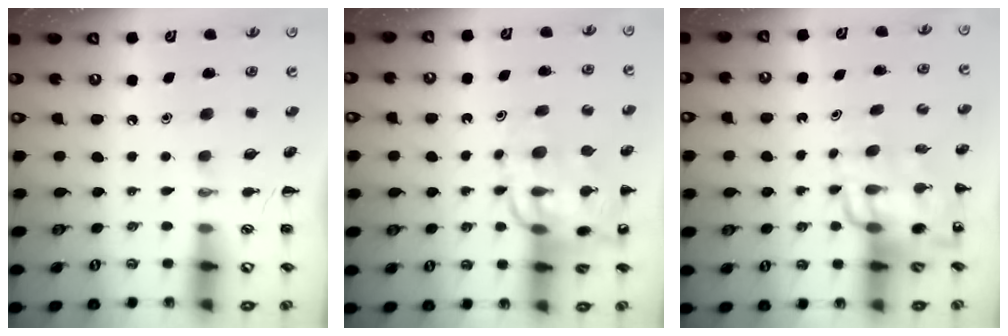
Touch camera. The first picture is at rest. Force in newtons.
{"total": 14.5, "press": 14.1, "slide": 3.4}
{"total": 14.0, "press": 13.4, "slide": 3.8}